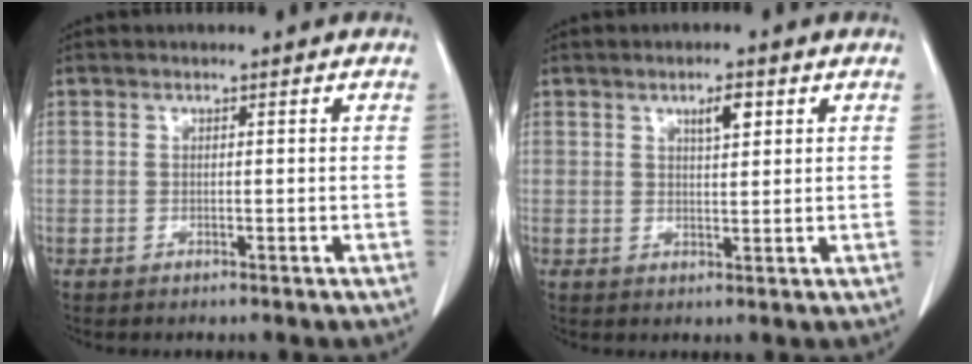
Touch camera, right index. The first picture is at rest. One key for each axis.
{"total": 3.1, "fx": 1.6, "fy": 0.8, "fz": 2.6, "tx": -0.043, "ty": -0.001, "tz": 0.026}